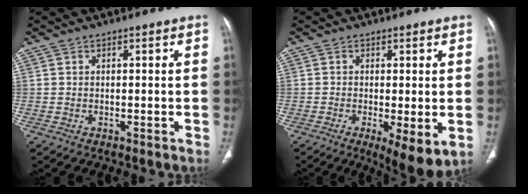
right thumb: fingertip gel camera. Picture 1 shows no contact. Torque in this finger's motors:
{"motor_torque": [-0.27, 0.35, 0.02, -0.05, 0.01]}